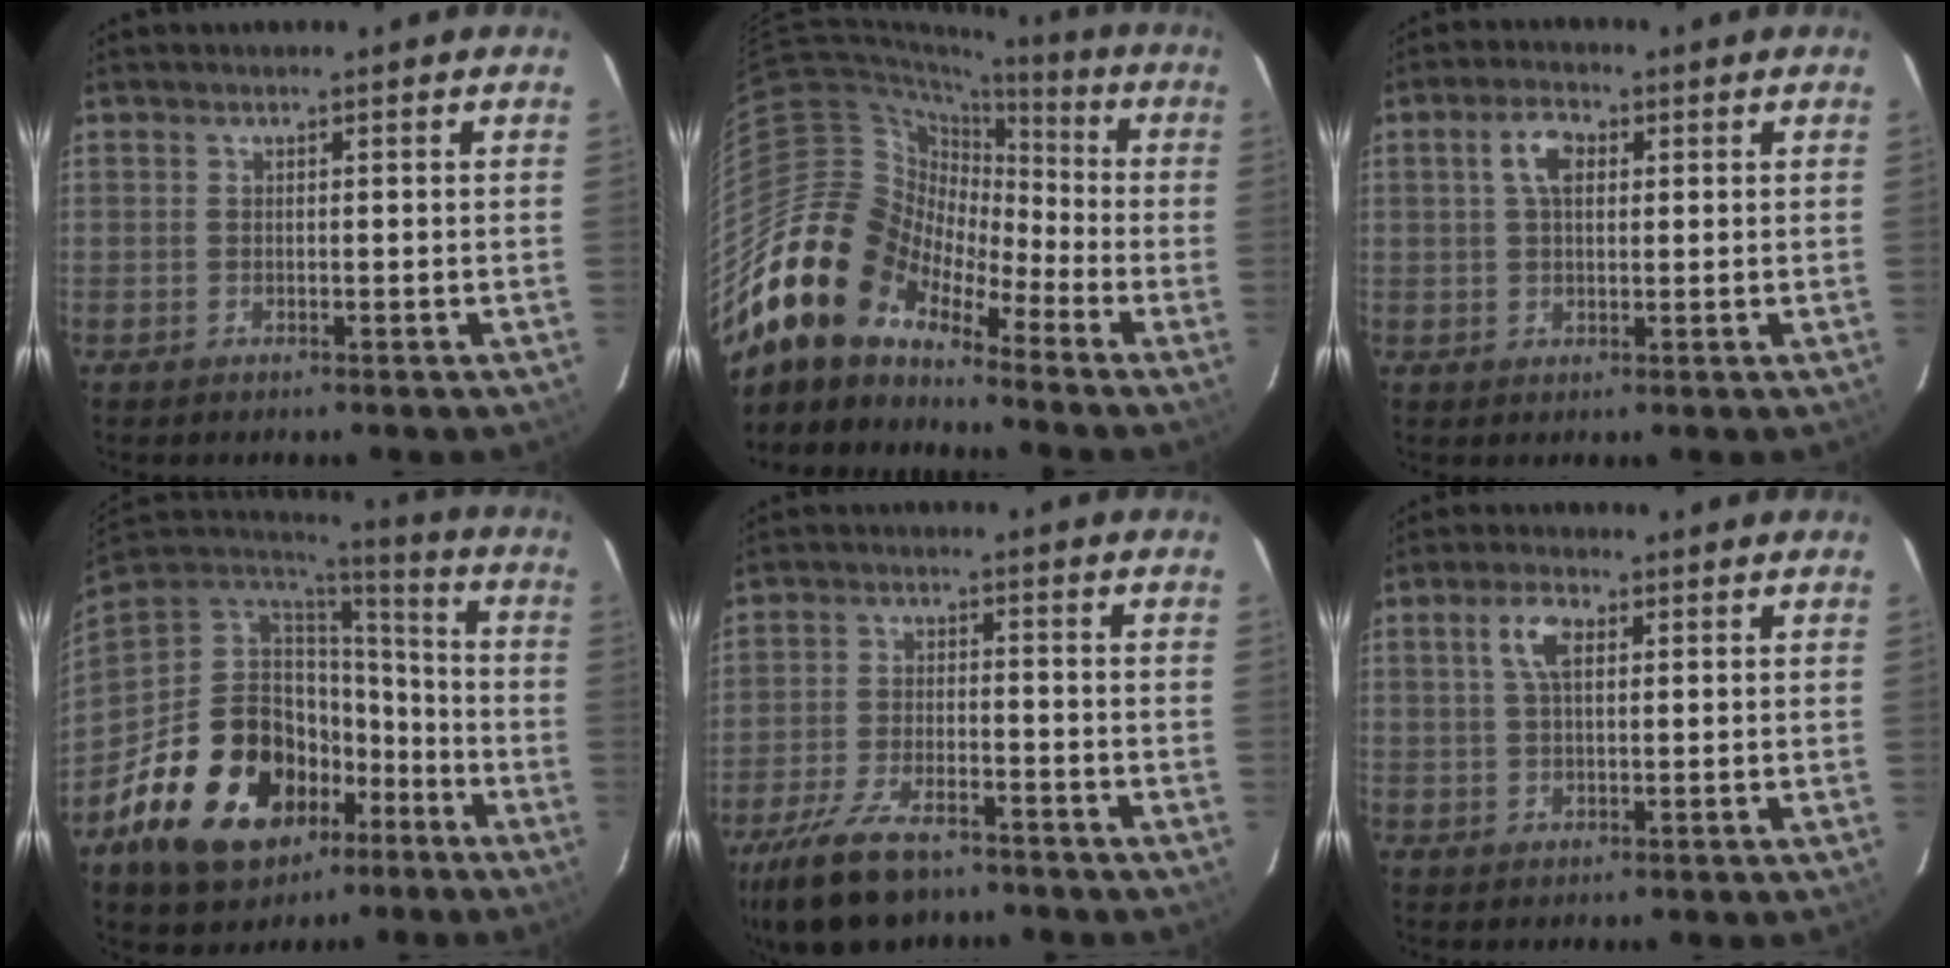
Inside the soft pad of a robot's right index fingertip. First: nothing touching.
{"total": 15.8, "force": [-12.0, 8.6, 5.6], "torque": [-0.114, 0.019, -0.239]}
{"total": 4.7, "force": [1.3, 2.6, 3.6], "torque": [-0.069, 0.014, 0.025]}
{"total": 24.5, "force": [-10.9, 15.8, 15.2], "torque": [-0.309, -0.007, -0.161]}
{"total": 14.8, "force": [-10.9, 6.1, 7.9], "torque": [-0.184, -0.021, -0.191]}
{"total": 4.7, "force": [1.6, 2.2, 3.9], "torque": [-0.074, 0.011, 0.029]}